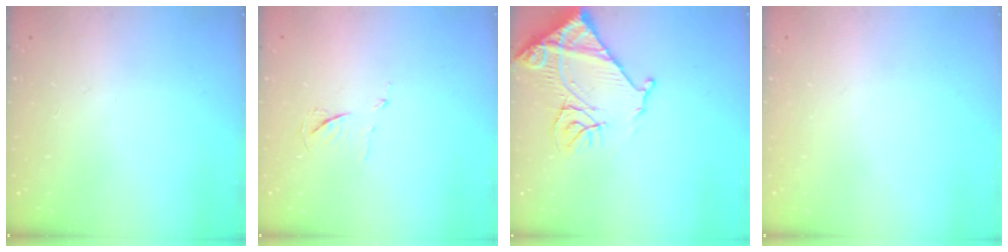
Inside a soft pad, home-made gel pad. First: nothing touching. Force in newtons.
{"total": 5.6, "press": 5.6, "slide": 0.8}
{"total": 14.4, "press": 14.3, "slide": 1.7}
{"total": 0.0}